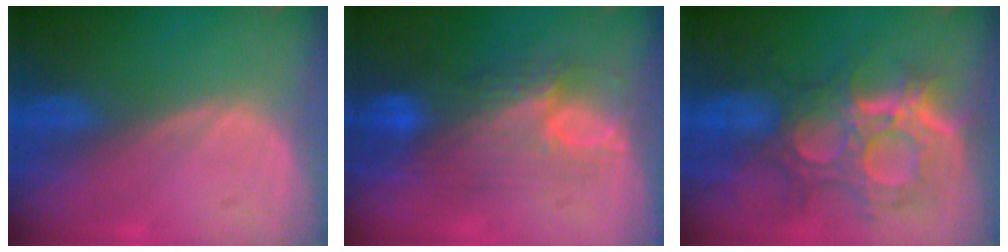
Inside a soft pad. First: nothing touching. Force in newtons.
{"total": 9.1, "press": 8.5, "slide": 3.4}
{"total": 11.3, "press": 10.4, "slide": 4.5}